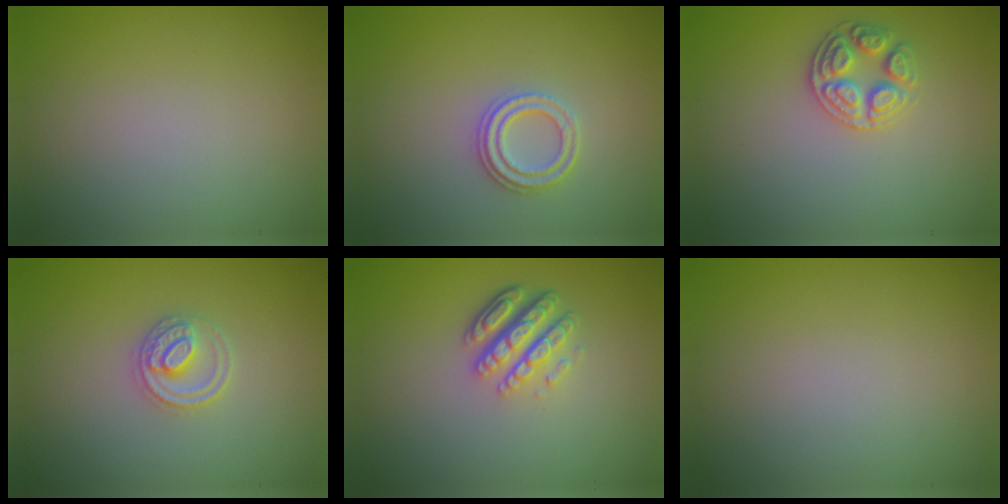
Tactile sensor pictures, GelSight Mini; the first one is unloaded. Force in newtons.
{"total": 2.2, "press": 2.1, "slide": 0.6}
{"total": 2.8, "press": 2.7, "slide": 0.6}
{"total": 2.5, "press": 2.4, "slide": 0.3}
{"total": 4.9, "press": 3.5, "slide": 3.5}
{"total": 0.0}